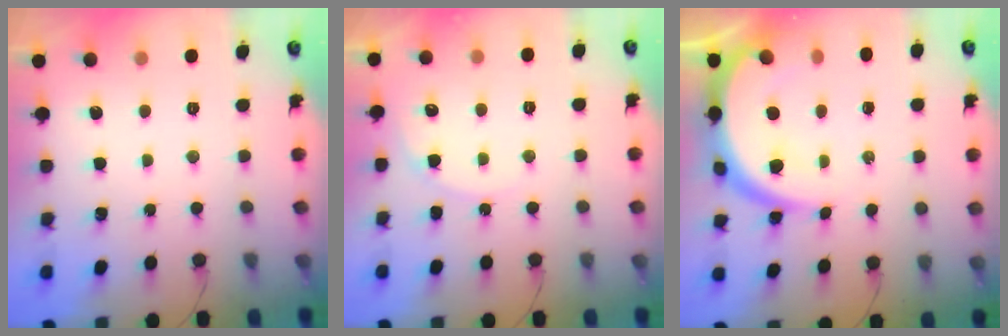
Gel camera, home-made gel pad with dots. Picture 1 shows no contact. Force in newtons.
{"total": 6.0, "press": 6.0, "slide": 0.4}
{"total": 12.1, "press": 12.1, "slide": 1.0}